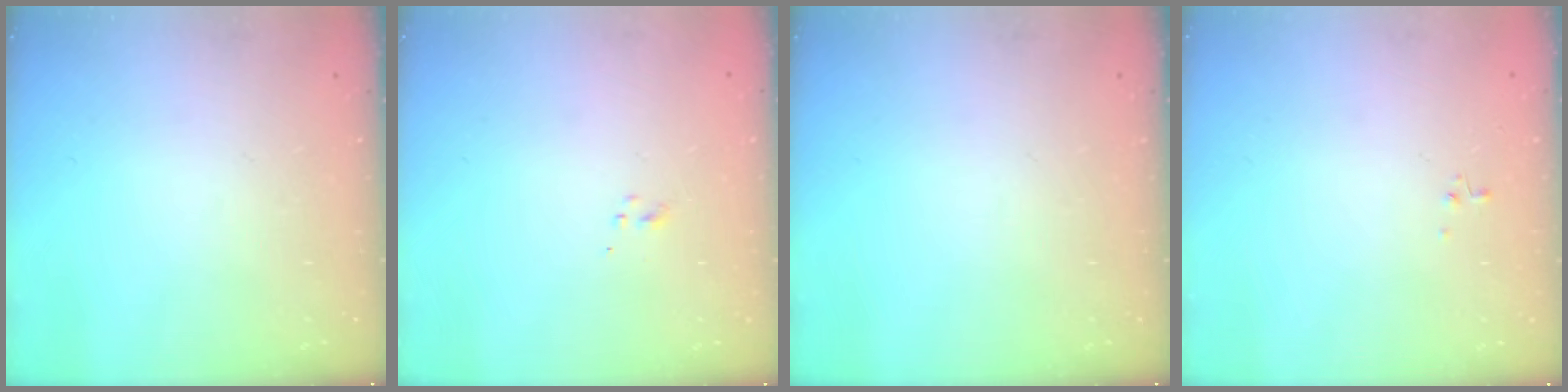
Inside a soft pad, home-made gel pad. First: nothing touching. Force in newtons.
{"total": 0.7, "press": 0.7, "slide": 0.3}
{"total": 0.0}
{"total": 0.9, "press": 0.8, "slide": 0.3}